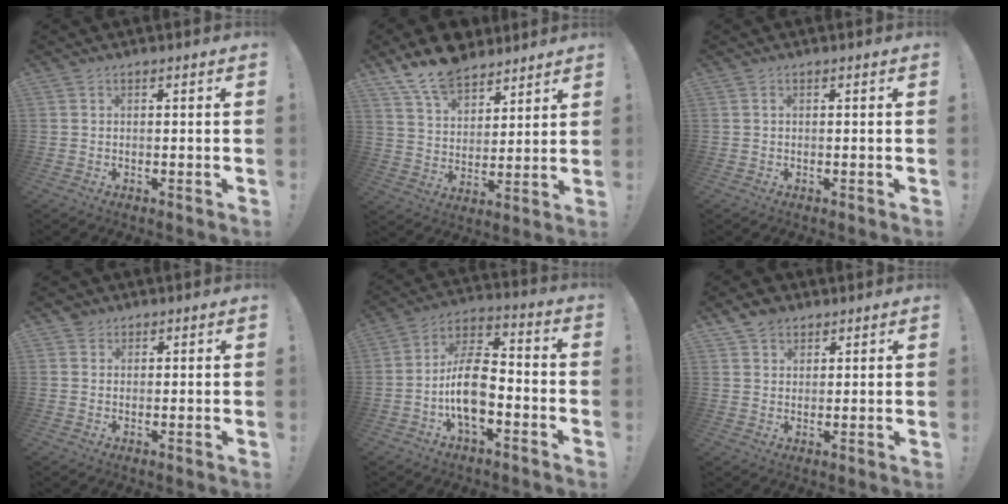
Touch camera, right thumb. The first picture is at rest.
{"total": 12.8, "force": [10.4, 6.2, 4.2], "torque": [-0.092, -0.068, 0.198]}
{"total": 0.0}
{"total": 2.6, "force": [1.7, 1.9, 0.3], "torque": [-0.010, 0.000, 0.032]}
{"total": 14.6, "force": [-4.6, 7.7, 11.5], "torque": [-0.222, 0.027, -0.080]}
{"total": 5.0, "force": [3.5, 3.3, 1.2], "torque": [-0.020, -0.016, 0.067]}